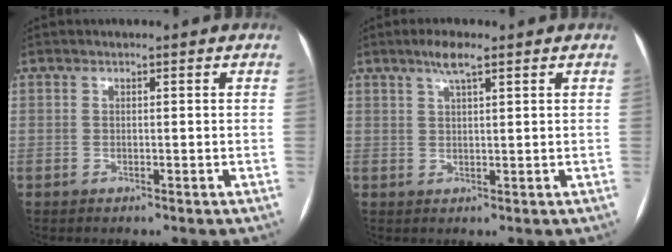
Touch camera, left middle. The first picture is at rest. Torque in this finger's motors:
{"motor_torque": [0.36, -0.35, 0.00, 0.01]}